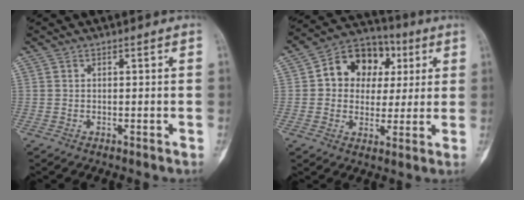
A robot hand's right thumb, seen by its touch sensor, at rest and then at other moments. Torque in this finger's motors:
{"motor_torque": [1.26, 1.32, 0.67, 0.18, 0.06]}